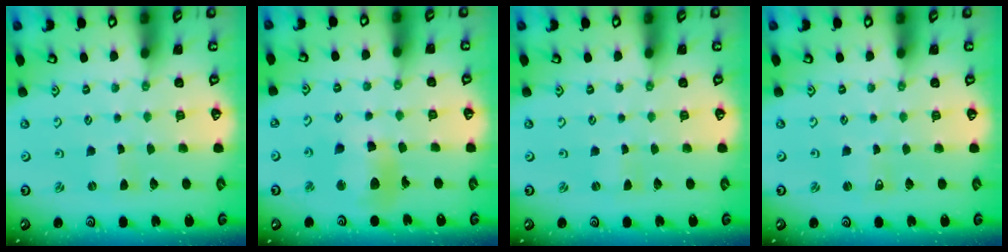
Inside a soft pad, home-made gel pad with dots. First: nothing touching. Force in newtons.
{"total": 11.8, "press": 11.8, "slide": 1.3}
{"total": 0.0}
{"total": 2.7, "press": 2.7, "slide": 0.3}